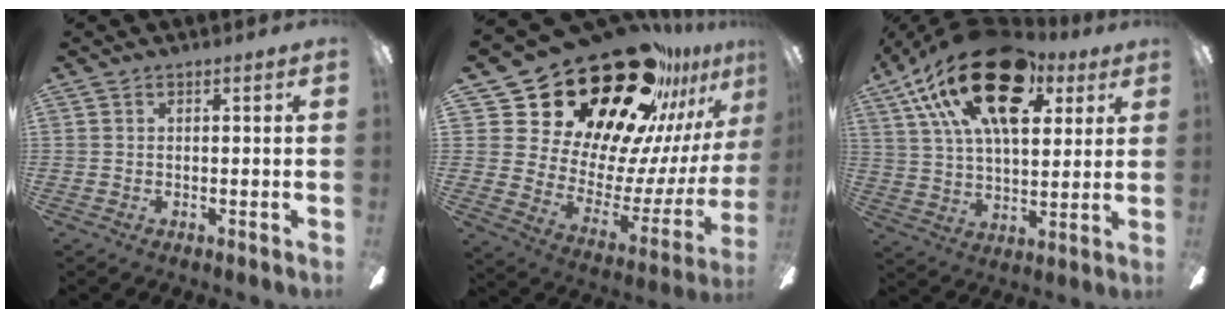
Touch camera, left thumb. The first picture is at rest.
{"total": 31.4, "force": [24.6, 13.4, 14.2], "torque": [-0.196, -0.199, 0.457]}
{"total": 25.5, "force": [13.7, 12.7, 17.4], "torque": [-0.286, -0.053, 0.232]}